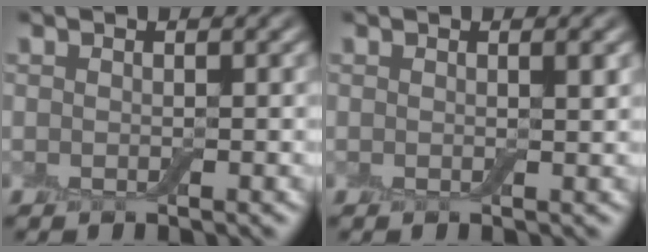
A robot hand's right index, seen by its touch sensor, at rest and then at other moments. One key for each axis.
{"total": 0.7, "fx": 0.3, "fy": 0.1, "fz": 0.6, "tx": -0.007, "ty": -0.001, "tz": 0.004}